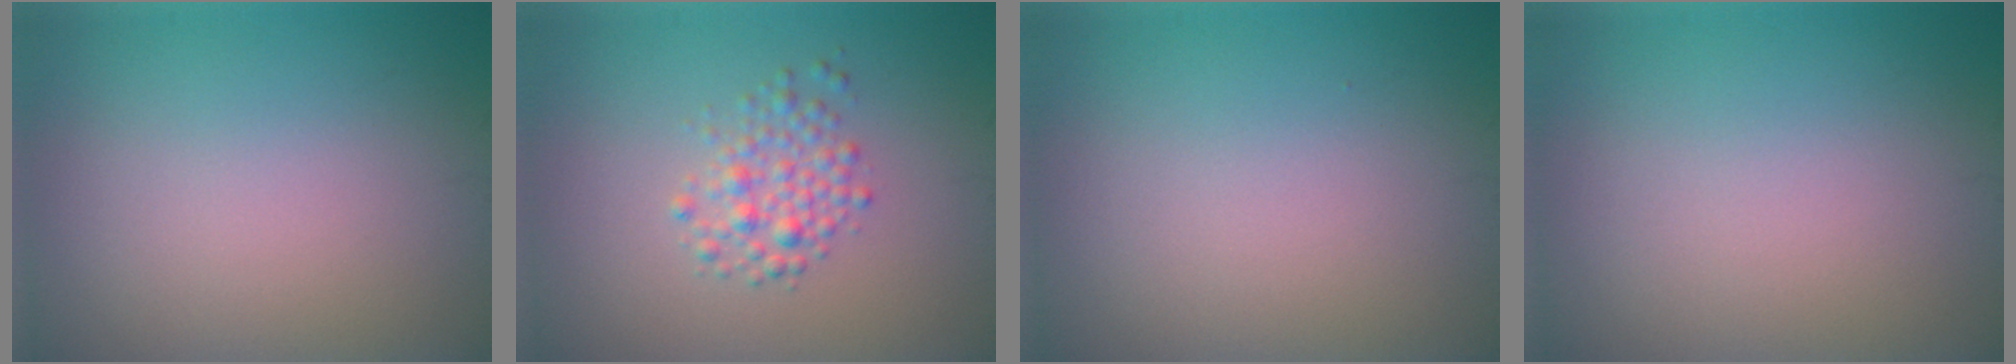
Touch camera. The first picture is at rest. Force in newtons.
{"total": 2.4, "press": 2.4, "slide": 0.1}
{"total": 0.0}
{"total": 0.0}